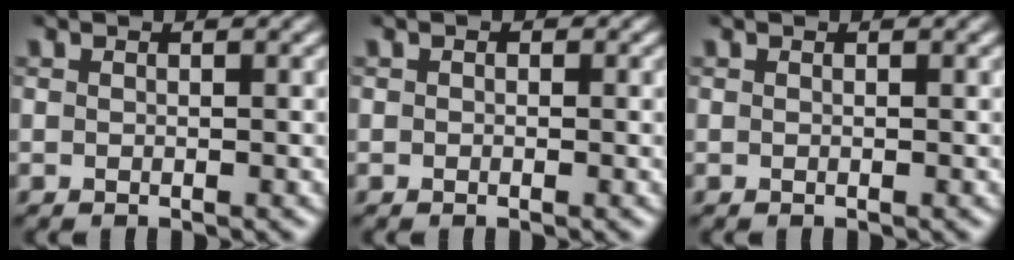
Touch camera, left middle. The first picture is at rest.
{"total": 0.0}
{"total": 0.0}